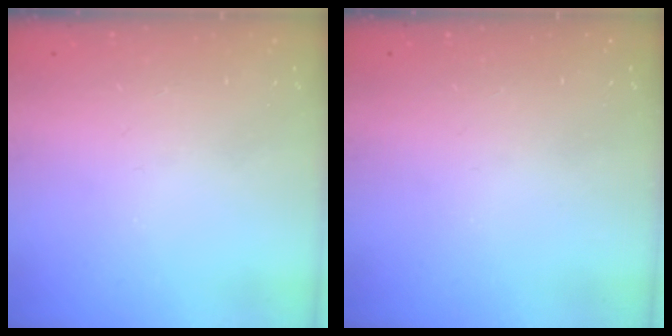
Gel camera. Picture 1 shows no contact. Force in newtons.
{"total": 0.0}